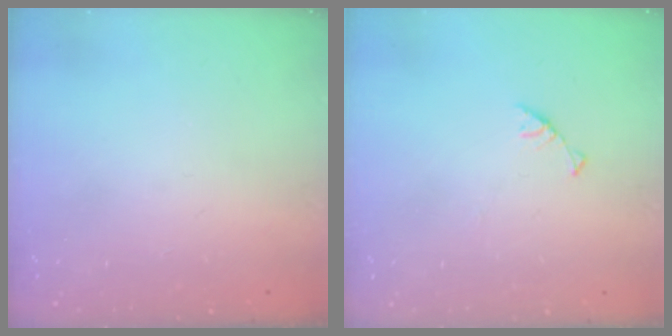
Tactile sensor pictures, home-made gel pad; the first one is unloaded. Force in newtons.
{"total": 3.0, "press": 3.0, "slide": 0.3}